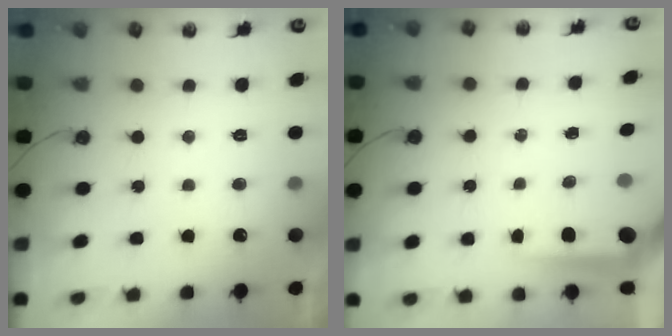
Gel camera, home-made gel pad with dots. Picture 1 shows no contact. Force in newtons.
{"total": 5.7, "press": 5.7, "slide": 0.5}